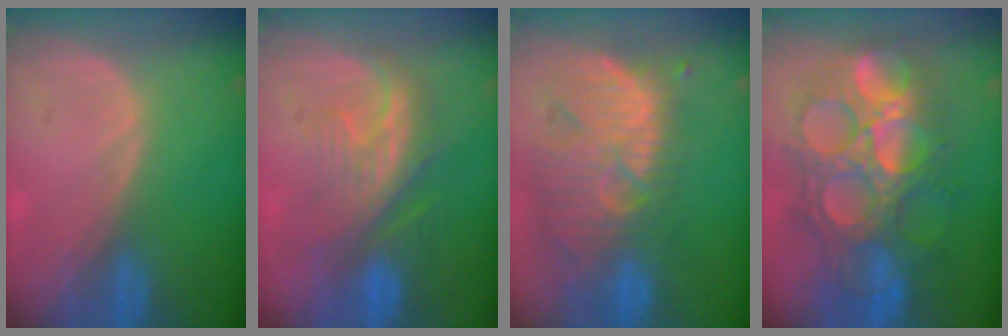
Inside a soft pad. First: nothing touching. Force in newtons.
{"total": 8.2, "press": 8.0, "slide": 2.0}
{"total": 12.4, "press": 11.0, "slide": 5.7}
{"total": 13.5, "press": 13.4, "slide": 1.5}